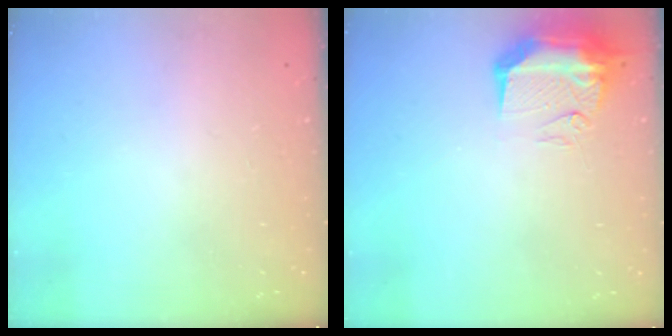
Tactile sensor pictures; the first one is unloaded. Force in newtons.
{"total": 11.0, "press": 10.9, "slide": 1.1}